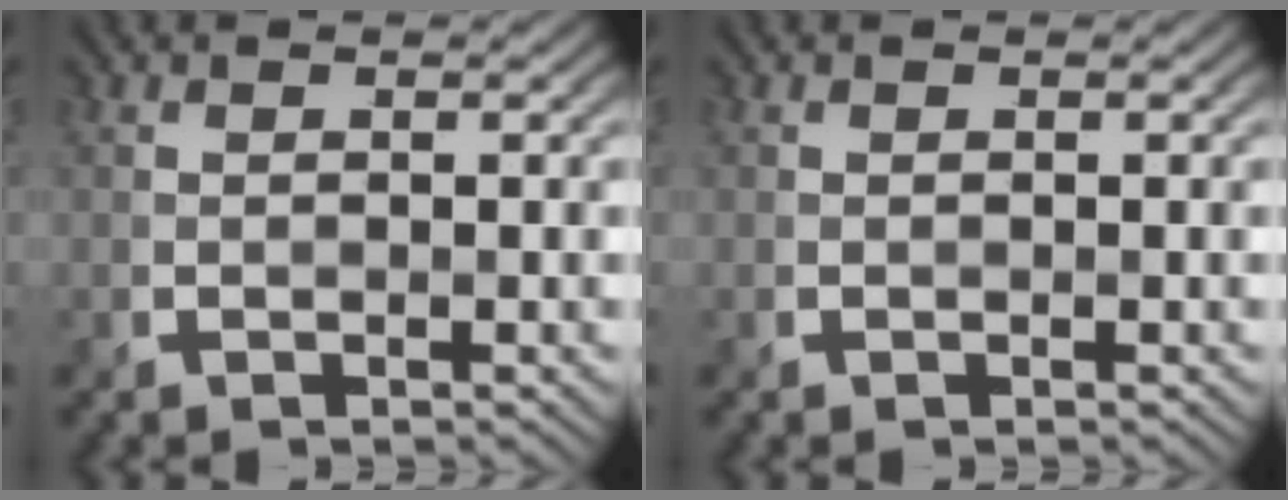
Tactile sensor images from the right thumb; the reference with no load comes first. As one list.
[{"total": 0.0}]